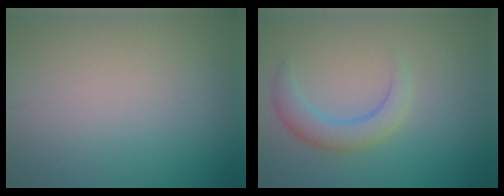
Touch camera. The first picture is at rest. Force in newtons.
{"total": 3.0, "press": 2.9, "slide": 0.2}